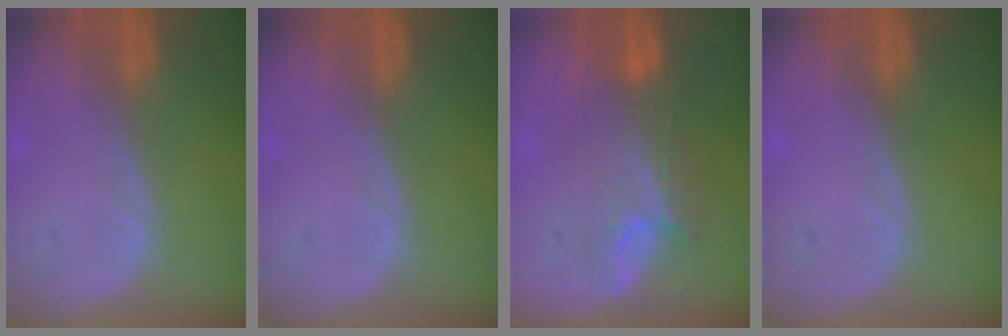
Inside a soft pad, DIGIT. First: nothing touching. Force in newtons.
{"total": 0.0}
{"total": 7.3, "press": 7.2, "slide": 1.3}
{"total": 0.0}